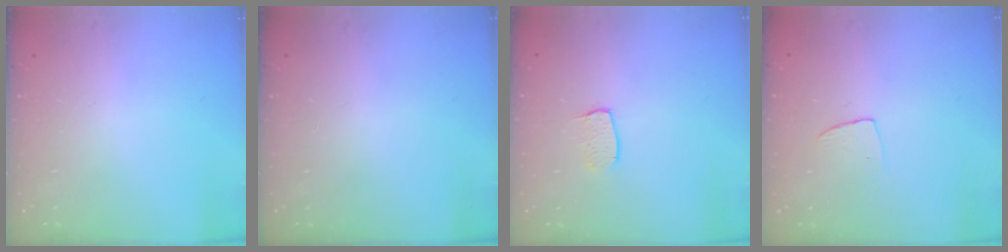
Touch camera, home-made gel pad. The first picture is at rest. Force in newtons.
{"total": 0.0}
{"total": 6.0, "press": 6.0, "slide": 0.5}
{"total": 4.9, "press": 4.8, "slide": 0.4}